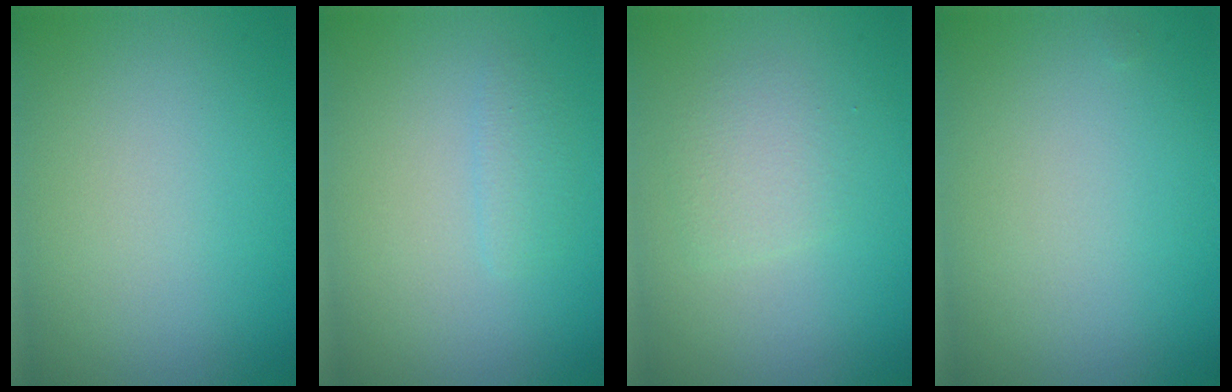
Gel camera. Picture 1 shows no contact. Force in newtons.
{"total": 1.1, "press": 1.1, "slide": 0.1}
{"total": 1.9, "press": 1.9, "slide": 0.1}
{"total": 0.0}